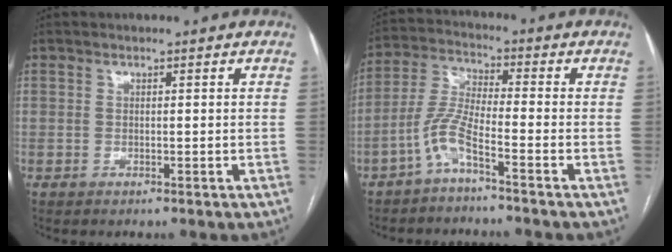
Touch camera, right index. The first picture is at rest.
{"total": 5.9, "force": [-3.7, 0.2, 4.6], "torque": [-0.111, 0.007, -0.081]}